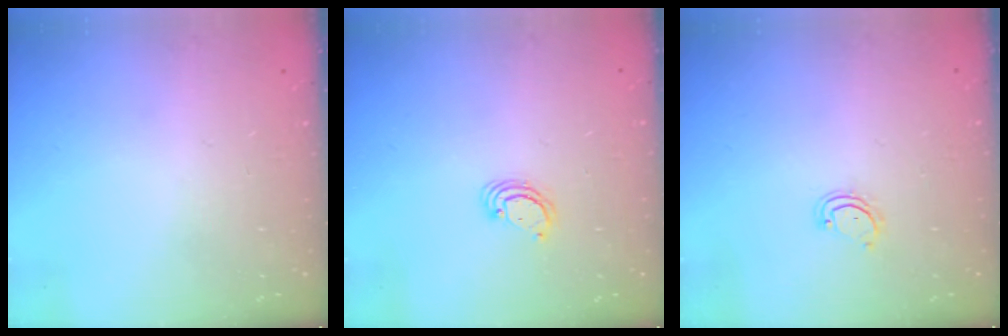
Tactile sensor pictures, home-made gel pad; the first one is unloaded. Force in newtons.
{"total": 2.7, "press": 2.7, "slide": 0.2}
{"total": 2.9, "press": 2.9, "slide": 0.3}